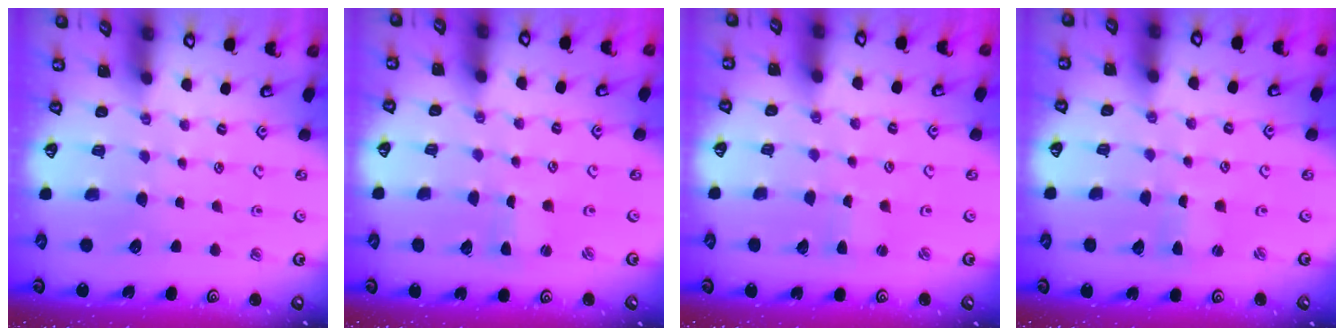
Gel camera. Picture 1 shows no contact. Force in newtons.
{"total": 1.1, "press": 1.1, "slide": 0.1}
{"total": 2.1, "press": 2.1, "slide": 0.3}
{"total": 0.9, "press": 0.8, "slide": 0.1}